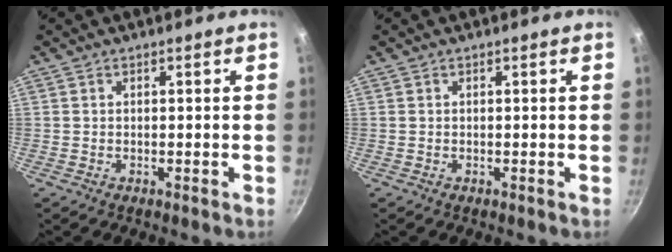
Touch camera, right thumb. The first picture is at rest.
{"total": 0.0}